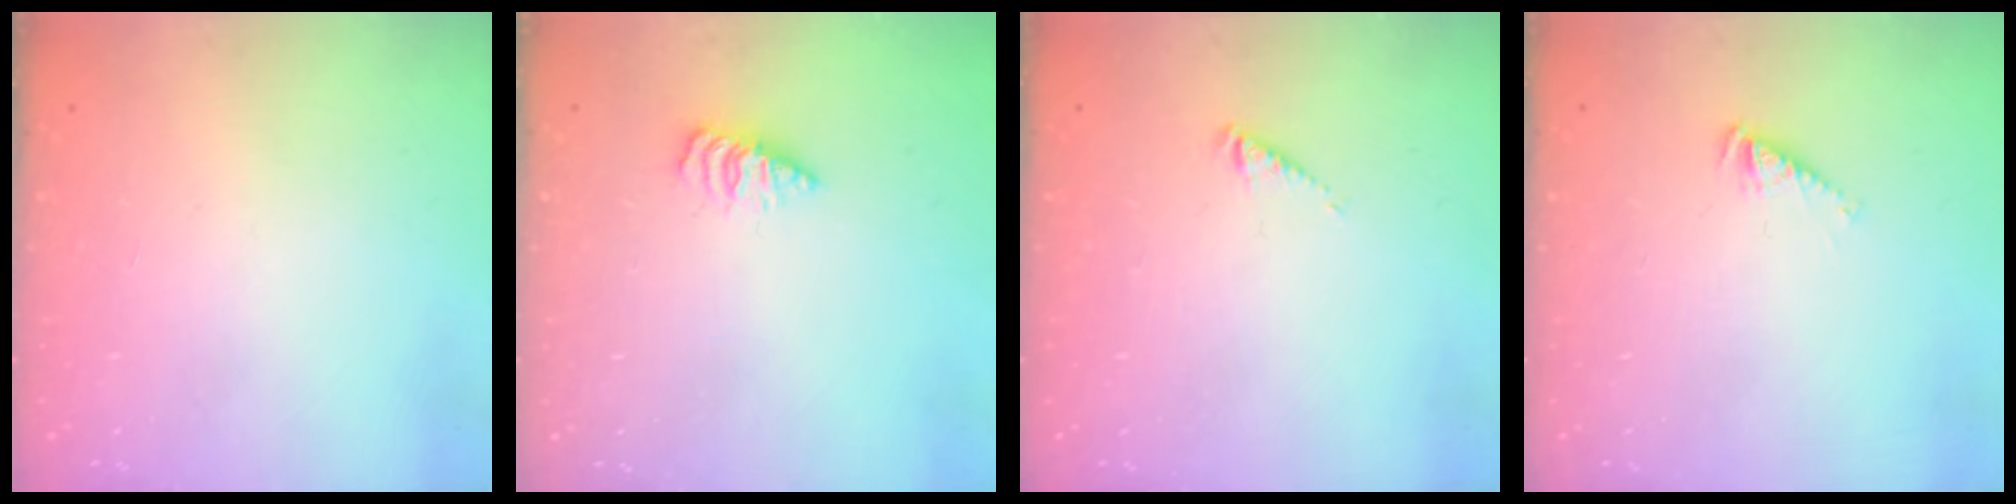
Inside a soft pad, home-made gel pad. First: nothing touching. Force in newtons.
{"total": 2.3, "press": 2.2, "slide": 0.4}
{"total": 1.1, "press": 1.0, "slide": 0.3}
{"total": 1.5, "press": 1.5, "slide": 0.3}